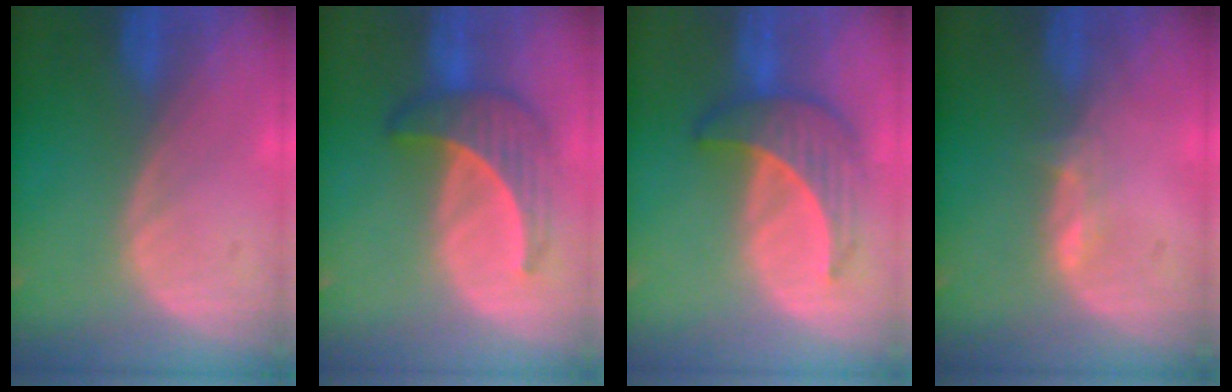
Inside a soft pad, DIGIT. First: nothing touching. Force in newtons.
{"total": 6.3, "press": 6.0, "slide": 1.9}
{"total": 6.5, "press": 6.4, "slide": 1.1}
{"total": 1.6, "press": 1.5, "slide": 0.6}